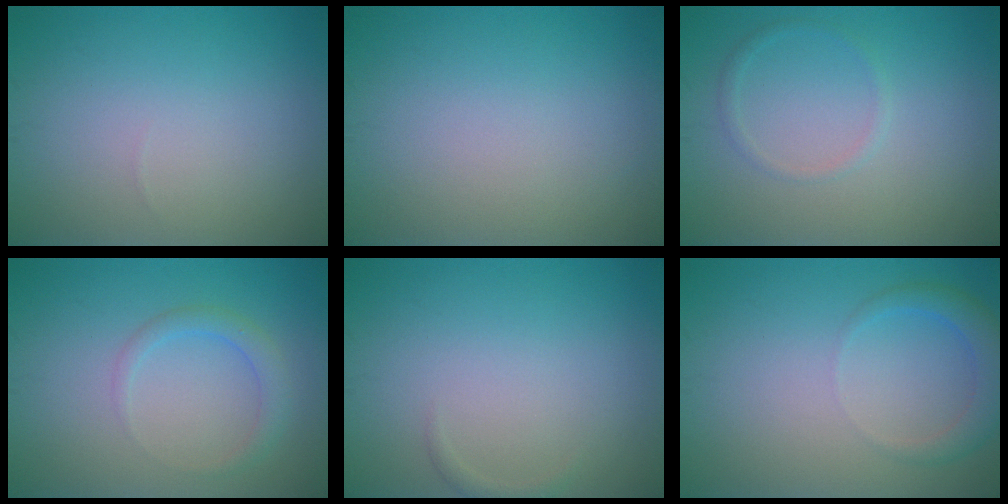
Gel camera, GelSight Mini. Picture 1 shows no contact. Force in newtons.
{"total": 0.0}
{"total": 1.0, "press": 1.0, "slide": 0.1}
{"total": 1.9, "press": 1.9, "slide": 0.1}
{"total": 0.7, "press": 0.7, "slide": 0.0}
{"total": 2.7, "press": 2.6, "slide": 0.3}